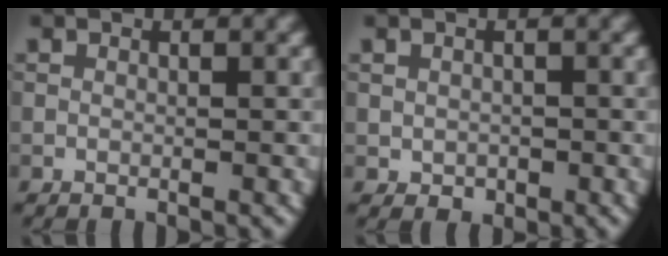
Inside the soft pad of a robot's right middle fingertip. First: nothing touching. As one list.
[{"total": 1.2, "force": [-0.2, 1.0, 0.6], "torque": [-0.009, -0.003, -0.002]}]